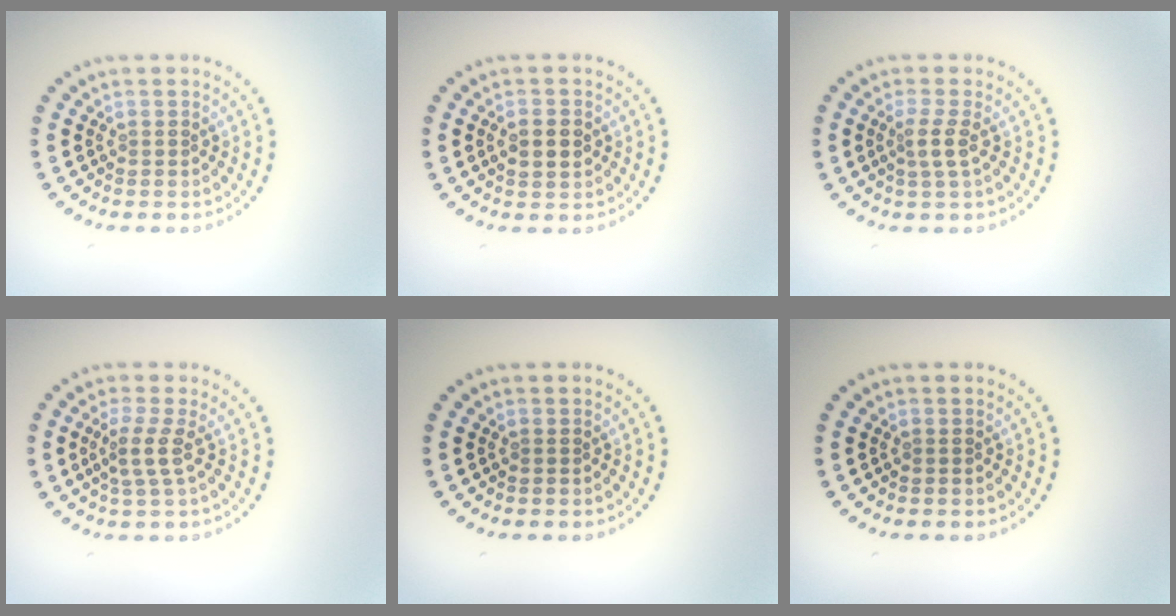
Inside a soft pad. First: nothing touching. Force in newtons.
{"total": 2.8, "press": 2.8, "slide": 0.2}
{"total": 1.8, "press": 1.3, "slide": 1.2}
{"total": 2.1, "press": 1.5, "slide": 1.4}
{"total": 0.0}
{"total": 0.0}